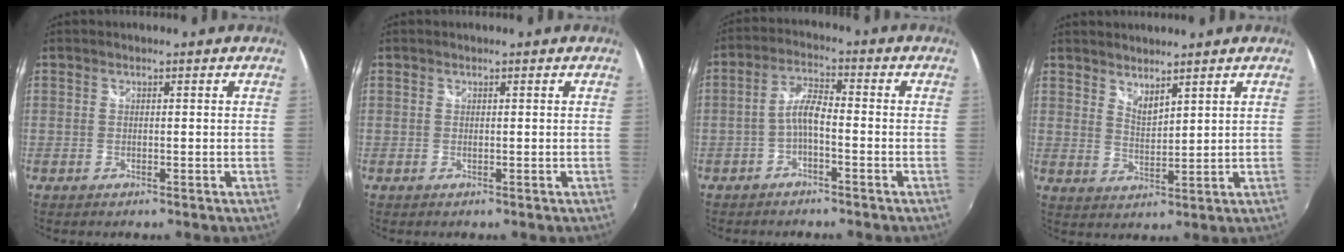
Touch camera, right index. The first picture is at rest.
{"total": 0.0}
{"total": 4.4, "force": [-2.0, 1.2, 3.7], "torque": [-0.081, 0.013, -0.039]}
{"total": 3.9, "force": [3.4, 0.8, 1.6], "torque": [-0.024, -0.006, 0.060]}